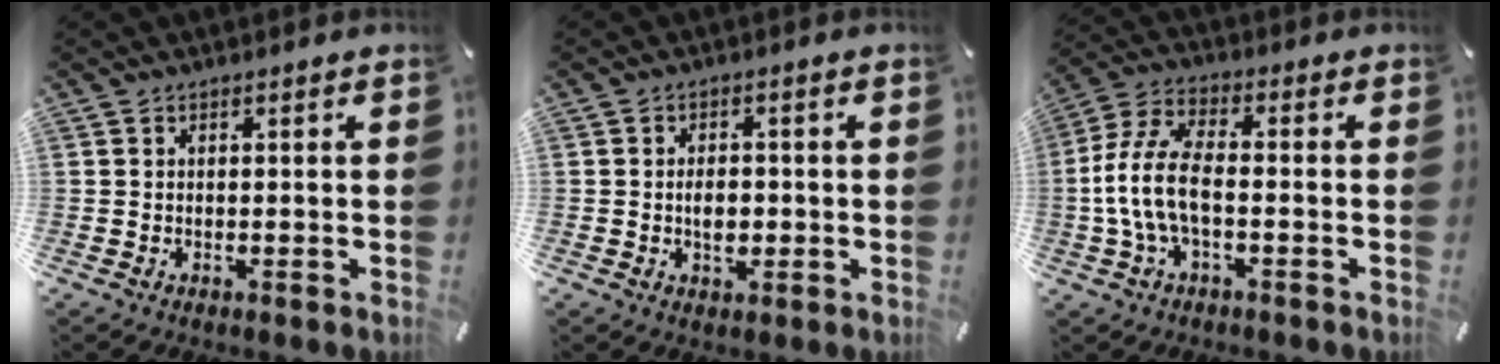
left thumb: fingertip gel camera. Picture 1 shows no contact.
{"total": 4.3, "force": [-0.6, 2.9, 3.2], "torque": [-0.051, 0.003, -0.012]}
{"total": 11.0, "force": [-2.2, 5.3, 9.4], "torque": [-0.206, -0.003, -0.041]}